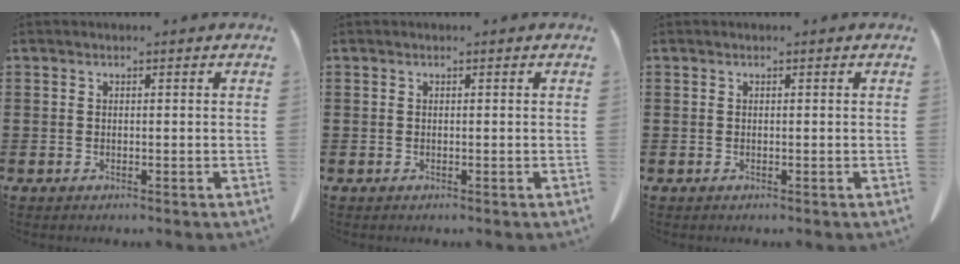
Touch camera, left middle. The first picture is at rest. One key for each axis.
{"total": 0.0}
{"total": 0.0}